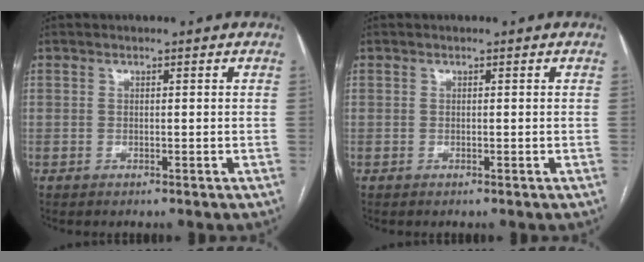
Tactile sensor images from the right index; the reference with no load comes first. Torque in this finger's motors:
{"motor_torque": [0.02, -0.02, 0.01, 0.00]}